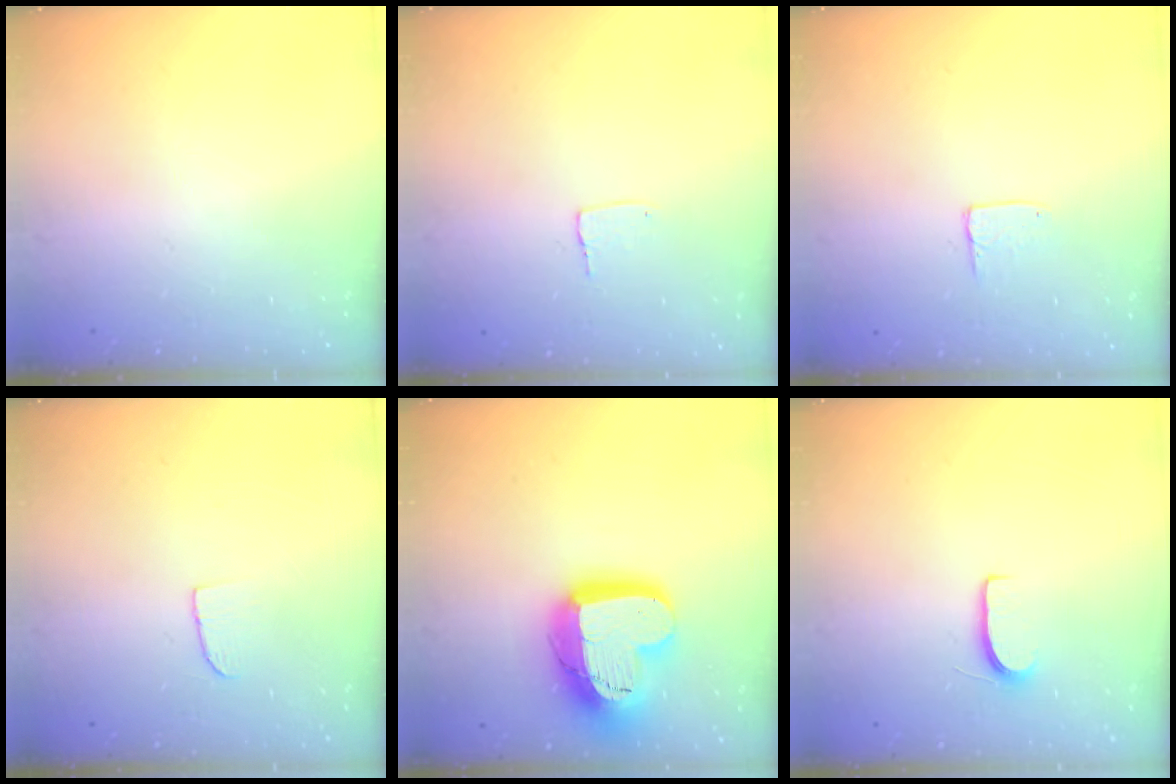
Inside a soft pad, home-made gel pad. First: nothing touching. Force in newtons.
{"total": 3.8, "press": 3.8, "slide": 0.1}
{"total": 3.6, "press": 3.6, "slide": 0.3}
{"total": 4.6, "press": 4.6, "slide": 0.4}
{"total": 20.1, "press": 20.0, "slide": 1.6}
{"total": 5.4, "press": 5.4, "slide": 0.6}